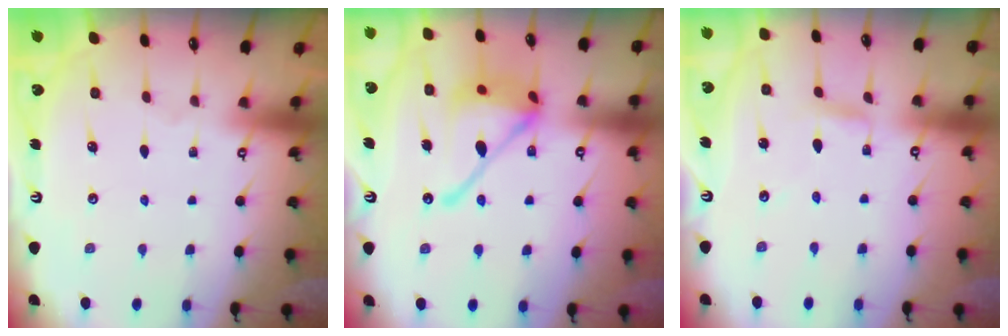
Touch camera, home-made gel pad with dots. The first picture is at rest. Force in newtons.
{"total": 18.4, "press": 18.3, "slide": 1.9}
{"total": 2.9, "press": 2.9, "slide": 0.0}